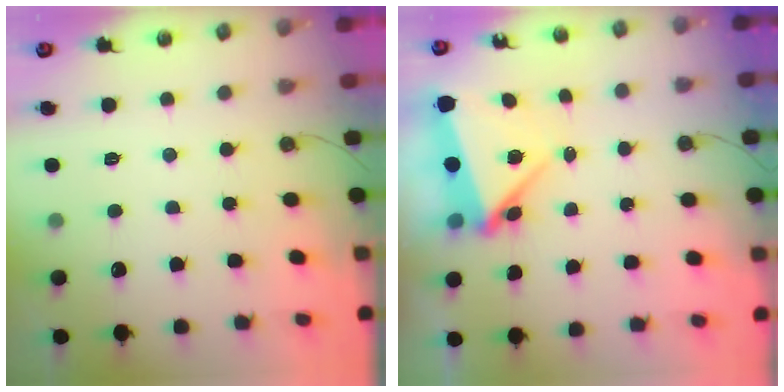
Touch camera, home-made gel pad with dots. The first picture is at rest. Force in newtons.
{"total": 5.2, "press": 5.2, "slide": 0.1}